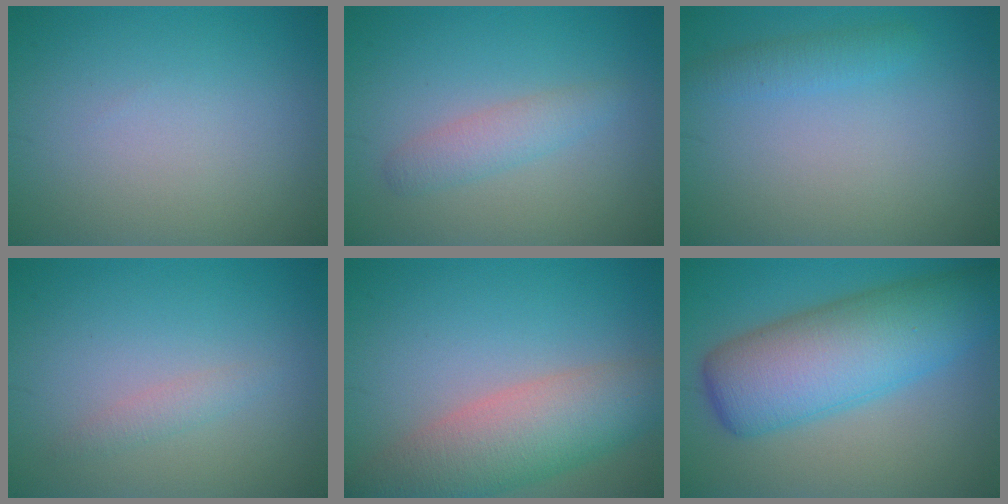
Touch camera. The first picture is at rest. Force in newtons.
{"total": 2.2, "press": 2.2, "slide": 0.1}
{"total": 1.6, "press": 1.6, "slide": 0.0}
{"total": 1.2, "press": 1.2, "slide": 0.0}
{"total": 7.5, "press": 7.5, "slide": 0.3}
{"total": 9.9, "press": 9.9, "slide": 0.3}